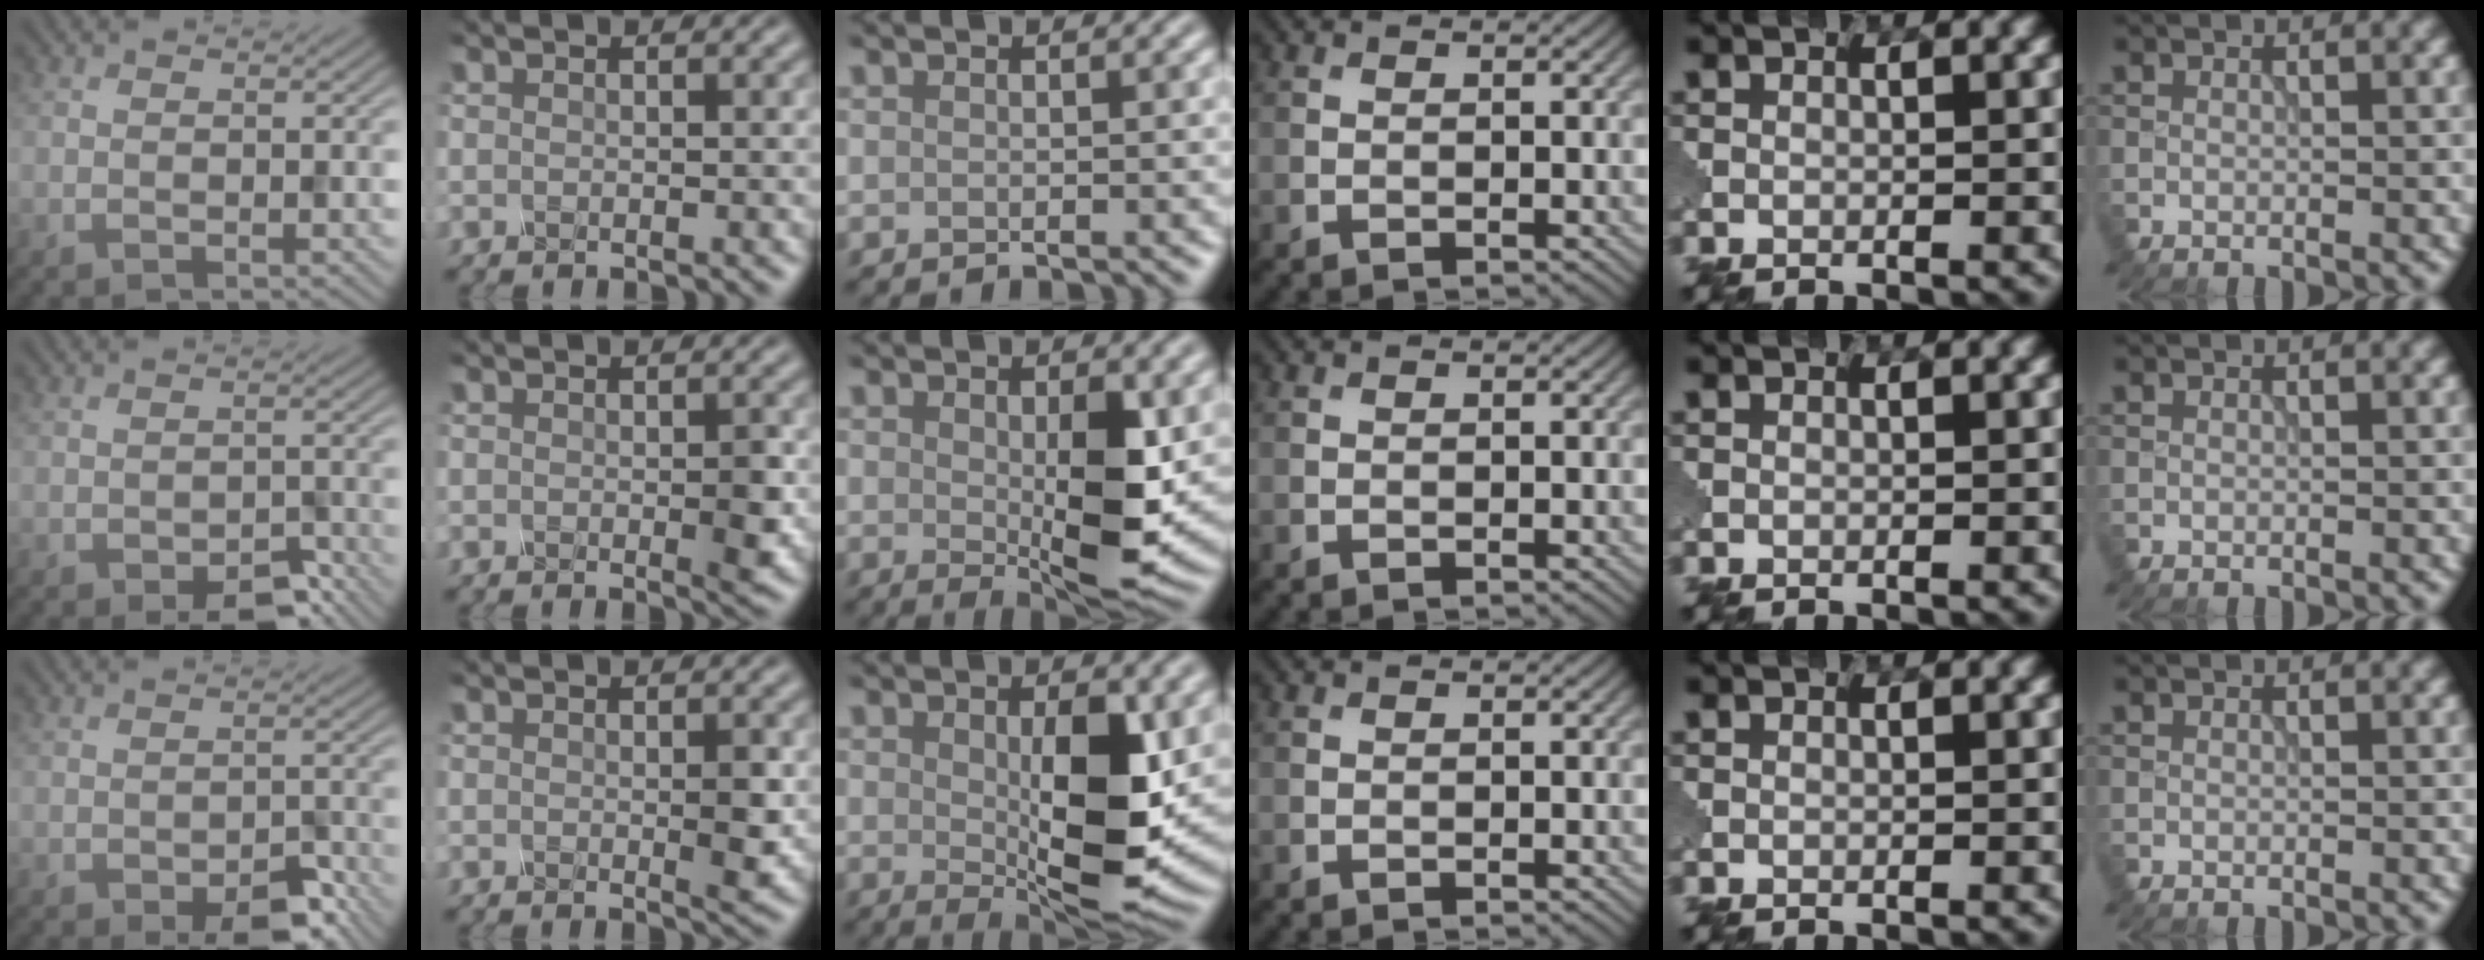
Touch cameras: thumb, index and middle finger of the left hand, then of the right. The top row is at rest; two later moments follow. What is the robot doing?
{"motion": "press", "object": "mechanical pencil"}